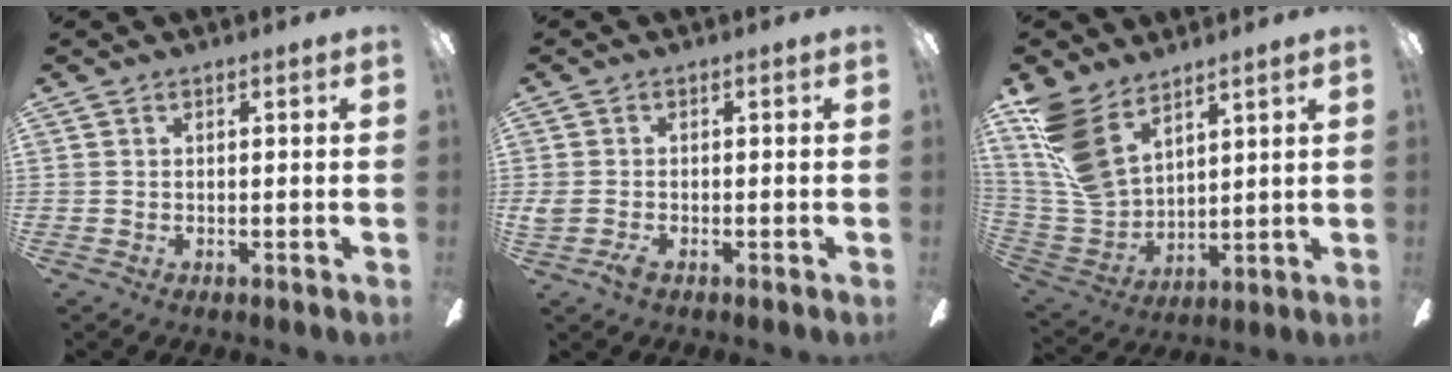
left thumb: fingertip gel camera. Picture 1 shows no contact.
{"total": 2.7, "force": [-1.5, 1.2, 2.0], "torque": [-0.046, 0.000, -0.028]}
{"total": 15.2, "force": [9.7, 8.3, 8.3], "torque": [-0.214, -0.037, 0.189]}